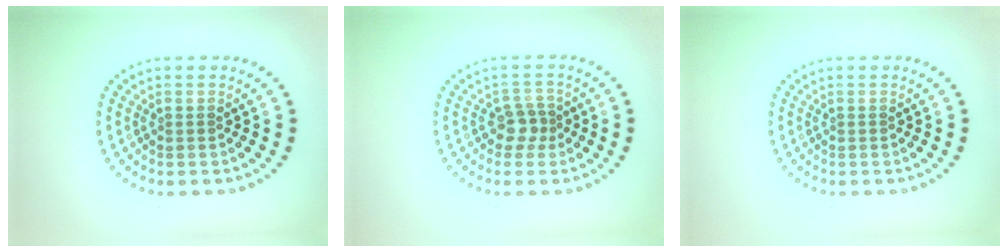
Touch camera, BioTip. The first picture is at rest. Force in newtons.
{"total": 2.1, "press": 1.7, "slide": 1.1}
{"total": 0.0}